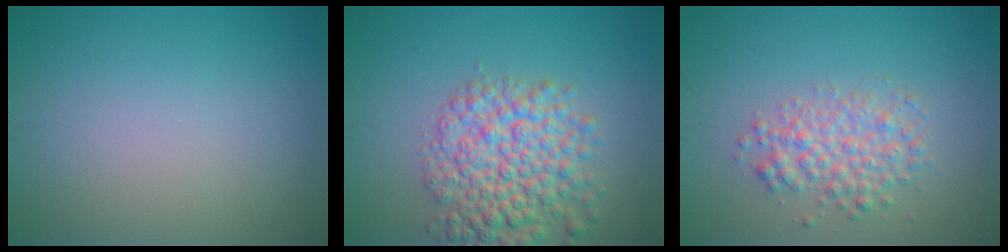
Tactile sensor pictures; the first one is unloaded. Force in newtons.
{"total": 7.0, "press": 7.0, "slide": 0.2}
{"total": 3.3, "press": 3.3, "slide": 0.1}